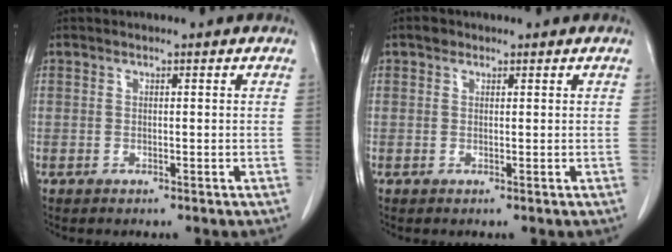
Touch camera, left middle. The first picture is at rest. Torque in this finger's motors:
{"motor_torque": [0.07, -0.04, -0.05, 0.01]}